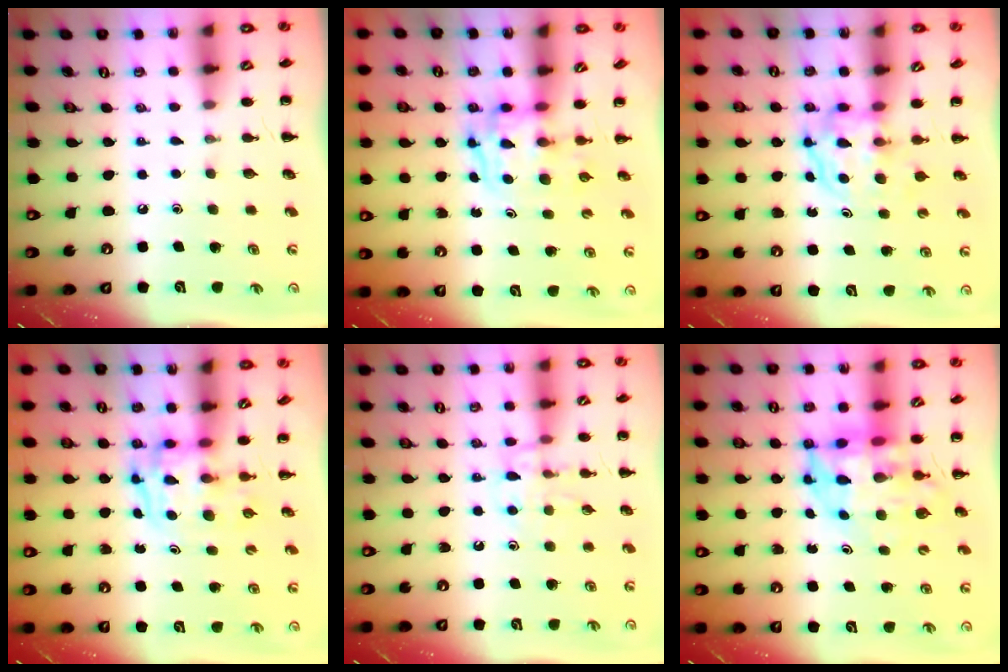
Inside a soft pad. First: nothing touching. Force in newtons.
{"total": 3.4, "press": 3.3, "slide": 0.6}
{"total": 3.7, "press": 3.7, "slide": 0.2}
{"total": 3.2, "press": 3.1, "slide": 0.6}
{"total": 10.1, "press": 10.1, "slide": 0.8}
{"total": 7.1, "press": 6.8, "slide": 2.0}